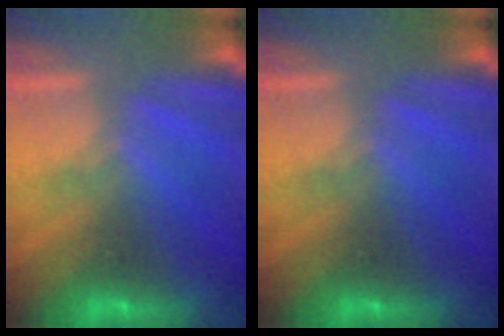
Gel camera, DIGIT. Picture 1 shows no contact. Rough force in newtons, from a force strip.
{"total": 0.0}